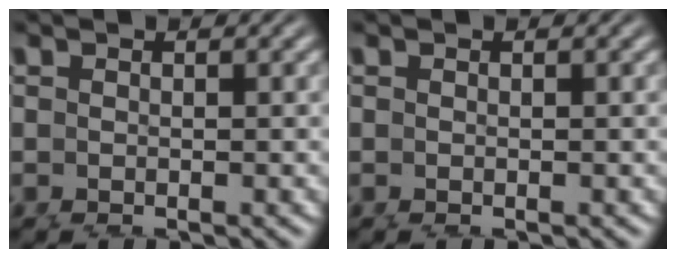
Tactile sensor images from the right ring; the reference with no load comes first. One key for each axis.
{"total": 1.5, "fx": -0.4, "fy": -1.3, "fz": -0.4, "tx": 0.018, "ty": -0.012, "tz": 0.005}